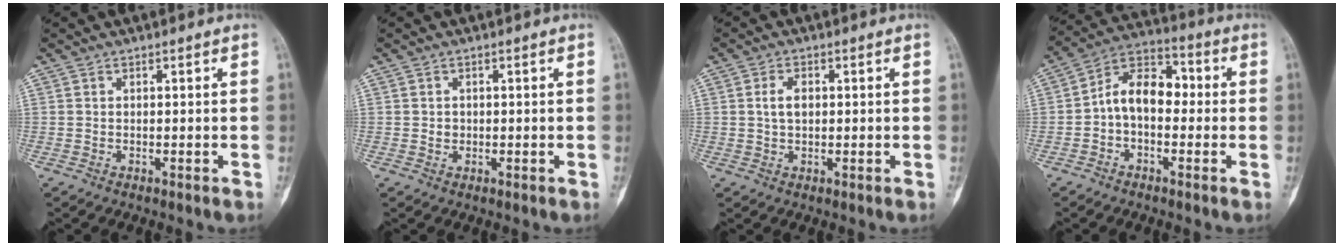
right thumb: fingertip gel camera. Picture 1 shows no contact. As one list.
[{"total": 1.1, "force": [0.0, 1.0, 0.4], "torque": [-0.004, 0.003, 0.002]}, {"total": 3.2, "force": [0.5, 2.0, 2.5], "torque": [-0.044, 0.006, 0.009]}, {"total": 10.2, "force": [-0.9, 6.7, 7.6], "torque": [-0.105, 0.038, -0.032]}]